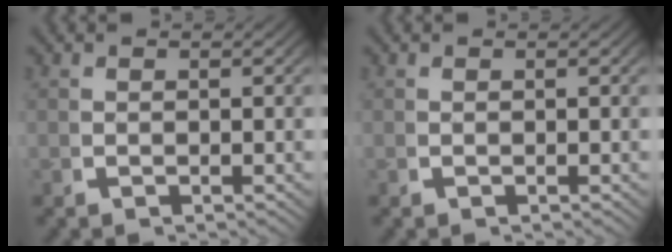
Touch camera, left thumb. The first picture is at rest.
{"total": 0.0}